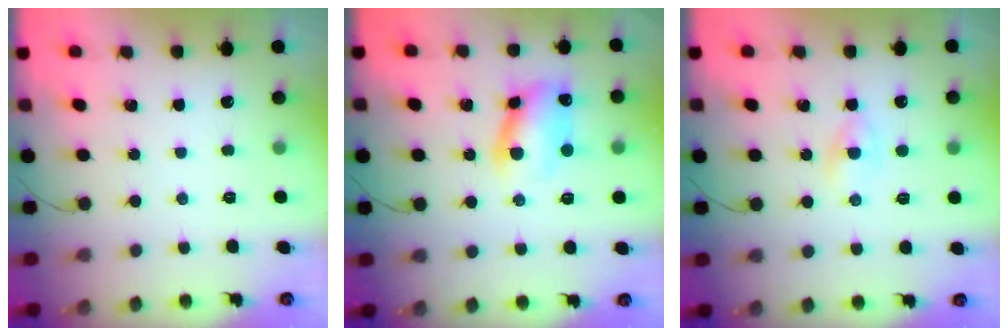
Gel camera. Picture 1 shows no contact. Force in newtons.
{"total": 9.0, "press": 8.9, "slide": 1.0}
{"total": 2.7, "press": 2.4, "slide": 1.1}